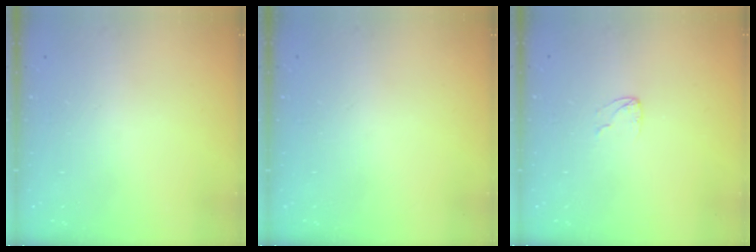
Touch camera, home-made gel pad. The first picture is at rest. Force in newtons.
{"total": 0.0}
{"total": 3.0, "press": 3.0, "slide": 0.2}